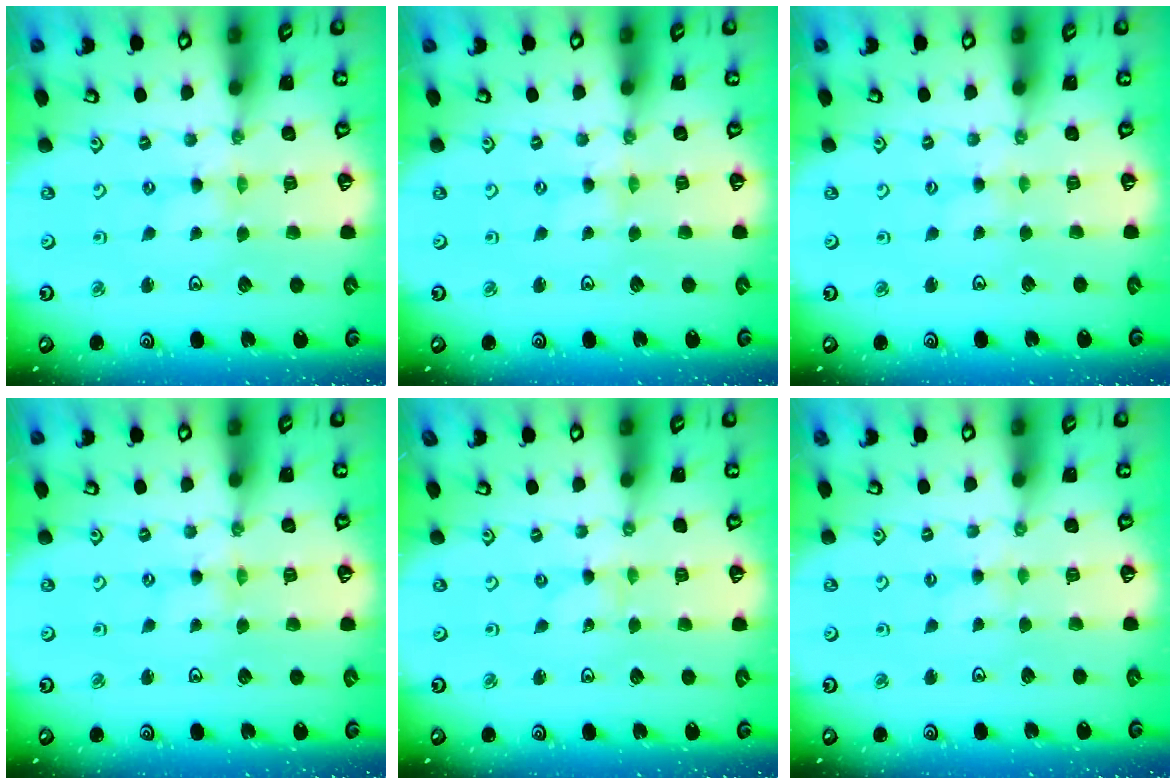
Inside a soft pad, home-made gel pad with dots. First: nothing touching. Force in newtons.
{"total": 0.0}
{"total": 1.6, "press": 1.5, "slide": 0.3}
{"total": 0.0}
{"total": 0.0}
{"total": 1.9, "press": 1.8, "slide": 0.4}